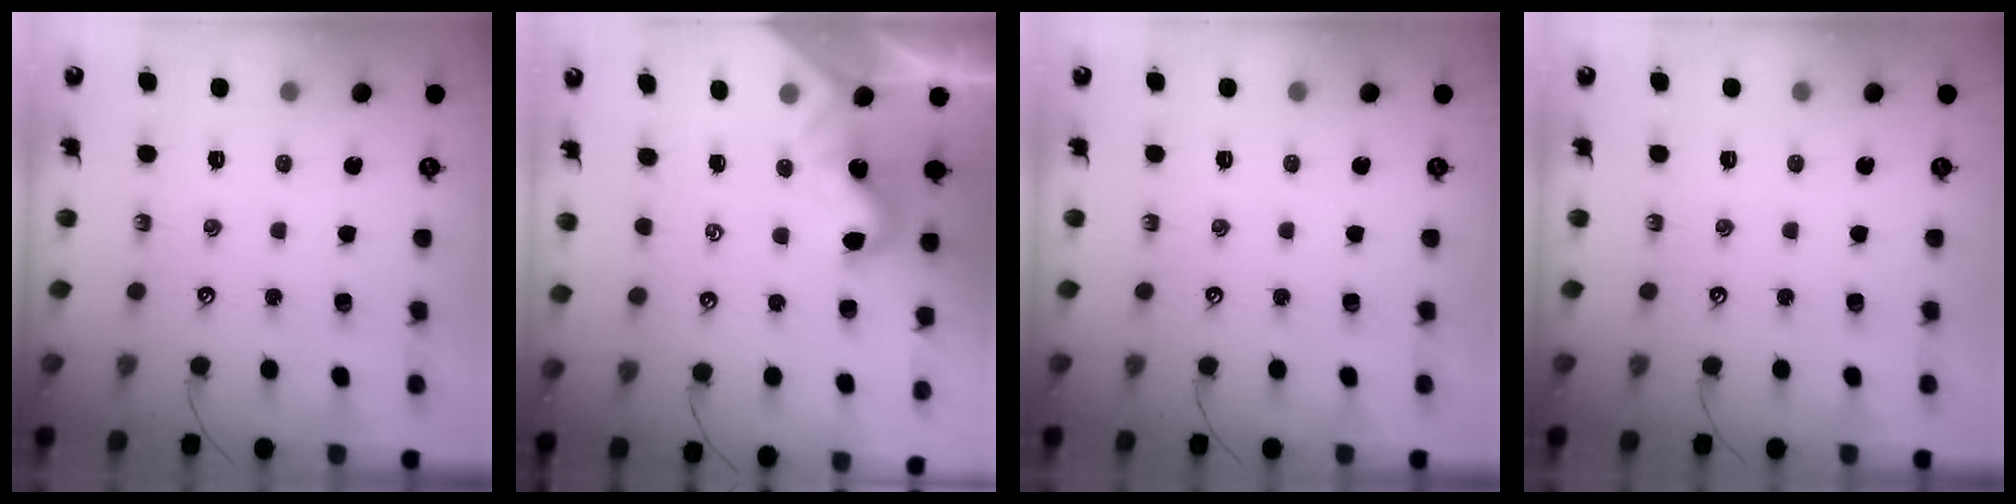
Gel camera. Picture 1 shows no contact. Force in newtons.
{"total": 2.1, "press": 2.1, "slide": 0.4}
{"total": 0.0}
{"total": 0.0}